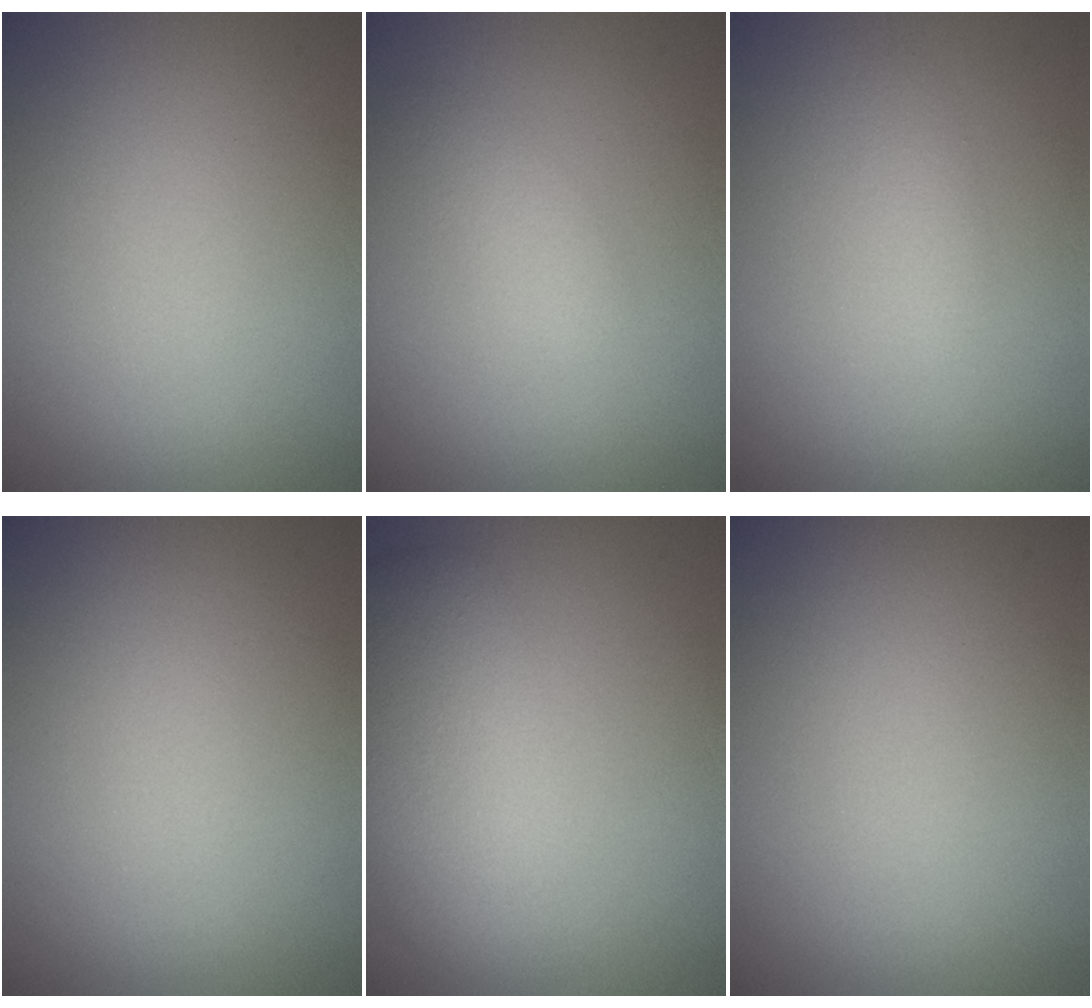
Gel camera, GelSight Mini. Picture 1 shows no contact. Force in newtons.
{"total": 1.3, "press": 1.3, "slide": 0.0}
{"total": 0.9, "press": 0.9, "slide": 0.0}
{"total": 0.0}
{"total": 5.7, "press": 5.7, "slide": 0.2}
{"total": 0.0}